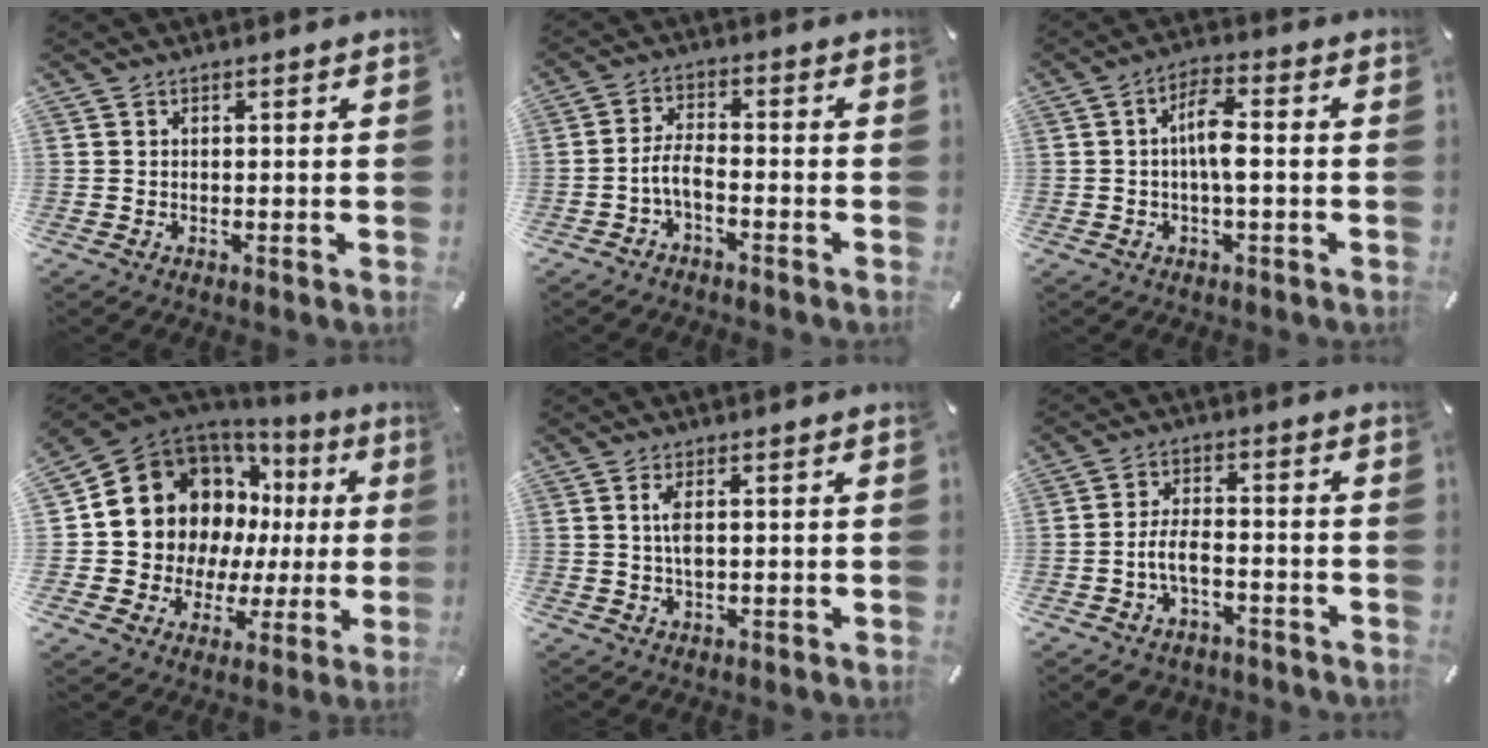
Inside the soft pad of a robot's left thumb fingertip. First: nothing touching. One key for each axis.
{"total": 5.1, "fx": -2.6, "fy": 2.0, "fz": 3.9, "tx": -0.086, "ty": 0.007, "tz": -0.052}
{"total": 6.8, "fx": -0.6, "fy": 2.1, "fz": 6.5, "tx": -0.123, "ty": 0.011, "tz": -0.013}
{"total": 15.1, "fx": 5.3, "fy": 12.8, "fz": 6.0, "tx": -0.104, "ty": -0.056, "tz": 0.117}
{"total": 3.5, "fx": 0.6, "fy": 1.2, "fz": 3.2, "tx": -0.065, "ty": -0.004, "tz": 0.004}
{"total": 6.7, "fx": -3.2, "fy": 4.2, "fz": 4.2, "tx": -0.080, "ty": 0.023, "tz": -0.057}